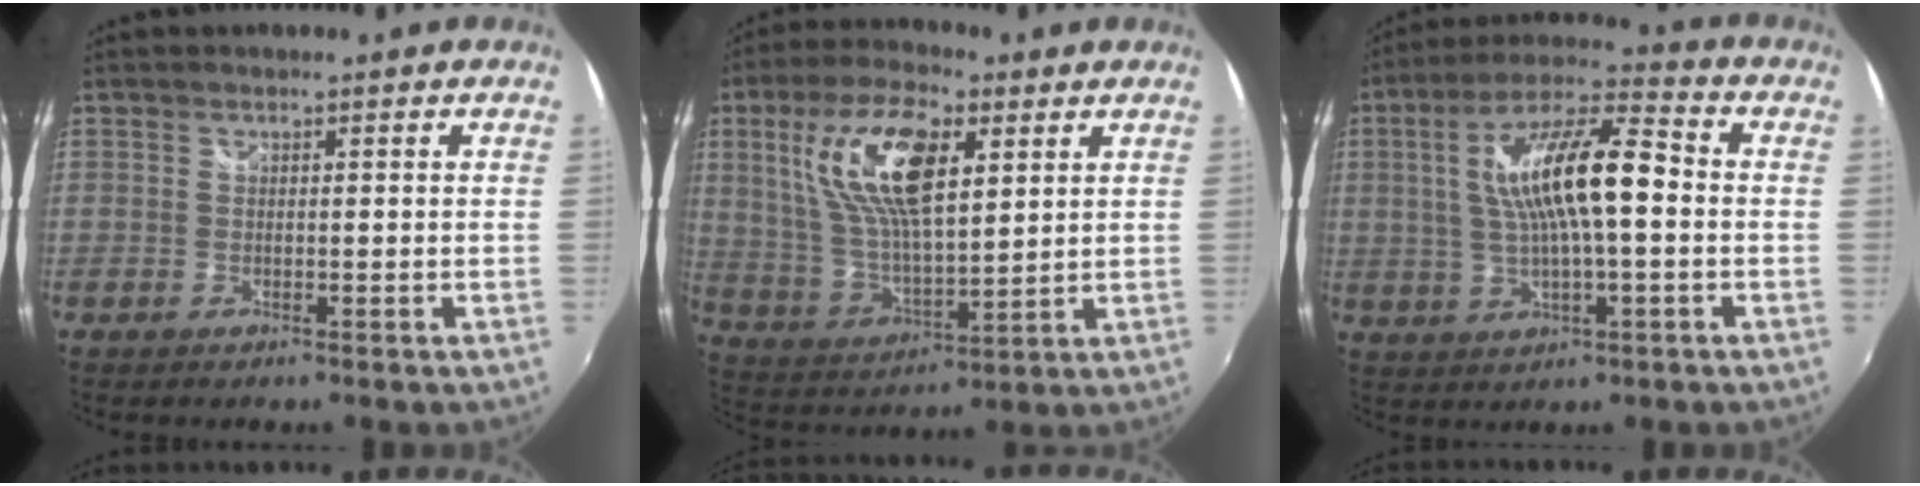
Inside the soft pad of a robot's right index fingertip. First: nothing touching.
{"total": 17.3, "force": [6.6, 6.8, 14.5], "torque": [-0.277, 0.012, 0.131]}
{"total": 15.3, "force": [0.7, 4.1, 14.7], "torque": [-0.270, 0.019, 0.011]}